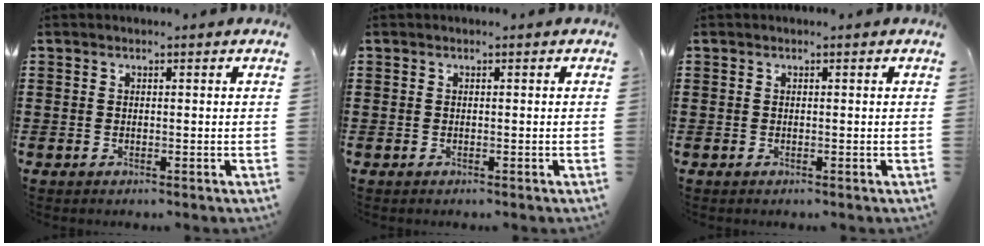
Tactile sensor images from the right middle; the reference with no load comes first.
{"total": 0.0}
{"total": 0.0}